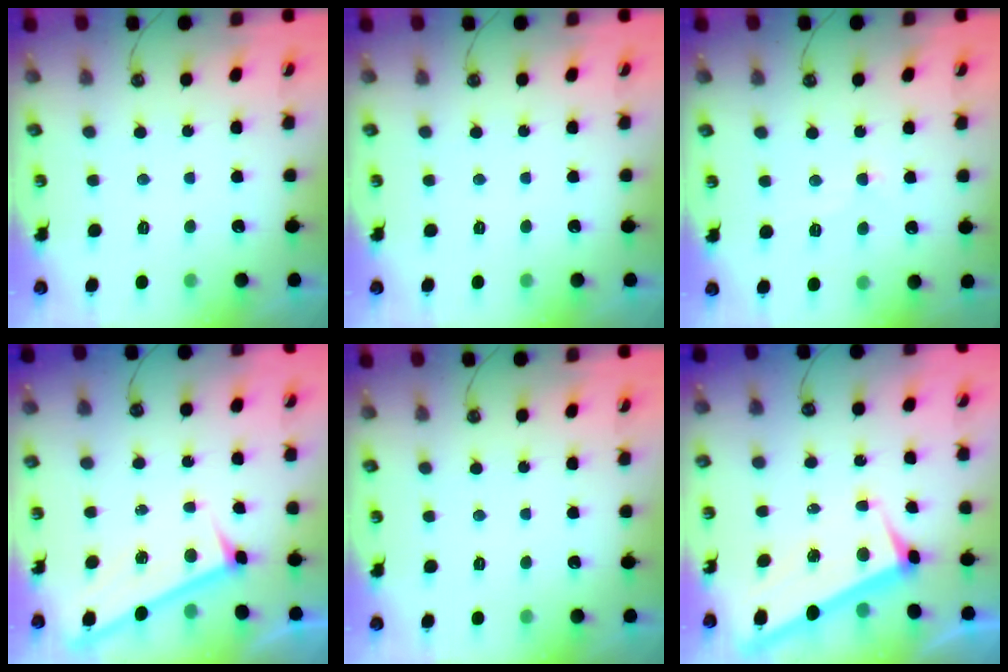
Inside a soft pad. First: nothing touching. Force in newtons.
{"total": 0.0}
{"total": 2.8, "press": 2.8, "slide": 0.5}
{"total": 3.3, "press": 3.3, "slide": 0.3}
{"total": 0.0}
{"total": 2.9, "press": 2.7, "slide": 0.9}